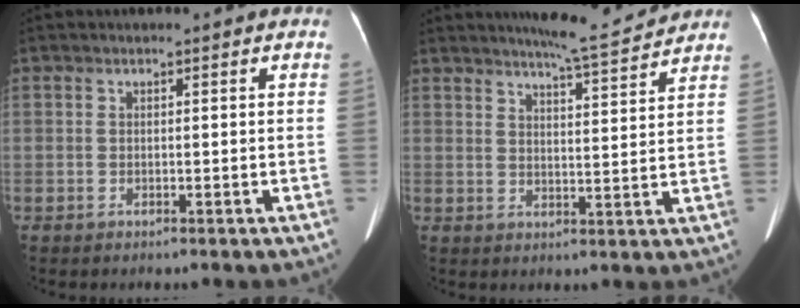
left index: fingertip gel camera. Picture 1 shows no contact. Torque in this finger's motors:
{"motor_torque": [0.09, -0.36, 0.01, 0.06]}